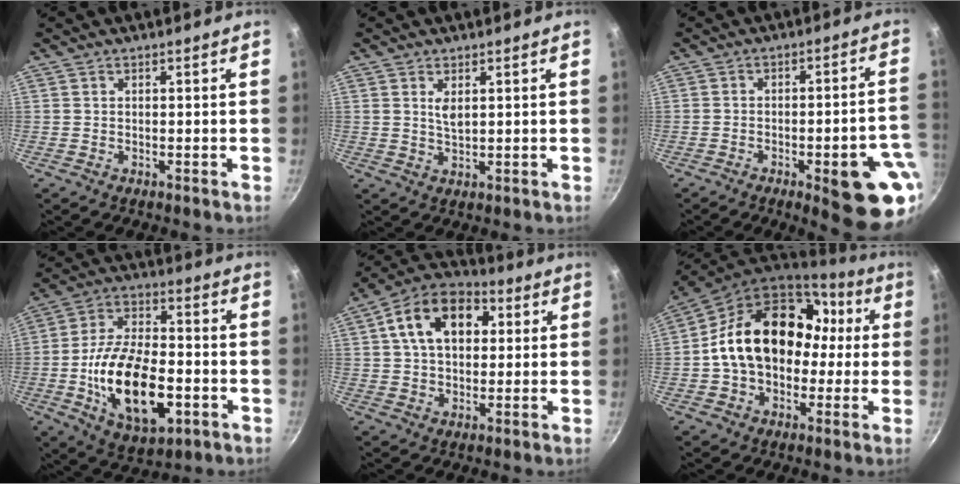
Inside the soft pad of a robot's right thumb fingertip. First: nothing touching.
{"total": 2.8, "force": [1.1, 1.3, 2.3], "torque": [-0.041, -0.008, 0.022]}
{"total": 15.9, "force": [-6.2, 4.3, 14.0], "torque": [-0.131, 0.036, -0.075]}
{"total": 20.7, "force": [-5.0, 10.9, 16.9], "torque": [-0.286, 0.020, -0.083]}
{"total": 15.1, "force": [3.9, 10.2, 10.5], "torque": [-0.147, 0.020, 0.047]}
{"total": 22.3, "force": [1.8, 16.2, 15.2], "torque": [-0.228, 0.055, 0.031]}